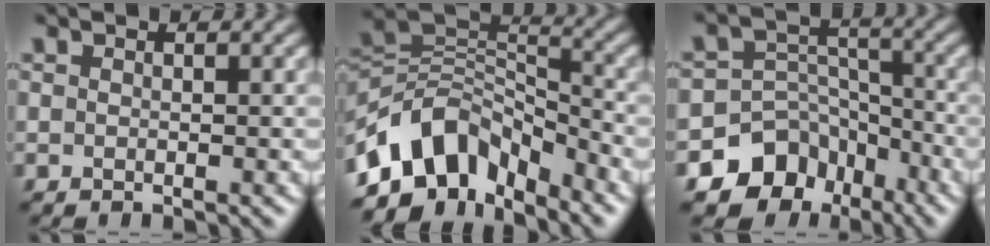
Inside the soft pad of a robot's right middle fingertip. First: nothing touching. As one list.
[{"total": 8.8, "force": [-5.5, 5.0, 4.7], "torque": [-0.069, 0.005, -0.110]}, {"total": 8.1, "force": [-5.3, 5.8, 2.0], "torque": [-0.020, 0.004, -0.090]}]